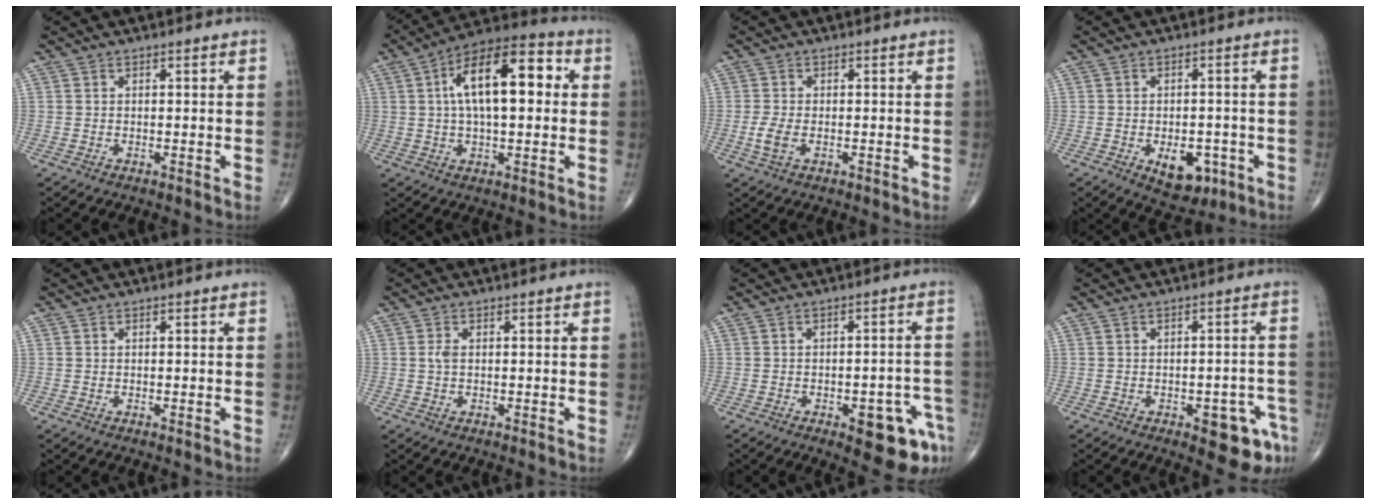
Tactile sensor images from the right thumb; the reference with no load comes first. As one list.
[{"total": 17.1, "force": [2.9, 7.7, 14.9], "torque": [-0.230, 0.030, 0.038]}, {"total": 3.3, "force": [-0.8, 1.7, 2.7], "torque": [-0.065, -0.003, -0.018]}, {"total": 7.8, "force": [-3.0, 4.7, 5.5], "torque": [-0.051, 0.009, -0.031]}, {"total": 0.0}, {"total": 1.3, "force": [0.1, 0.7, 1.1], "torque": [-0.023, 0.000, 0.001]}, {"total": 10.2, "force": [-4.9, 3.7, 8.1], "torque": [-0.072, 0.029, -0.053]}, {"total": 8.1, "force": [-3.9, 3.2, 6.4], "torque": [-0.054, 0.022, -0.041]}]